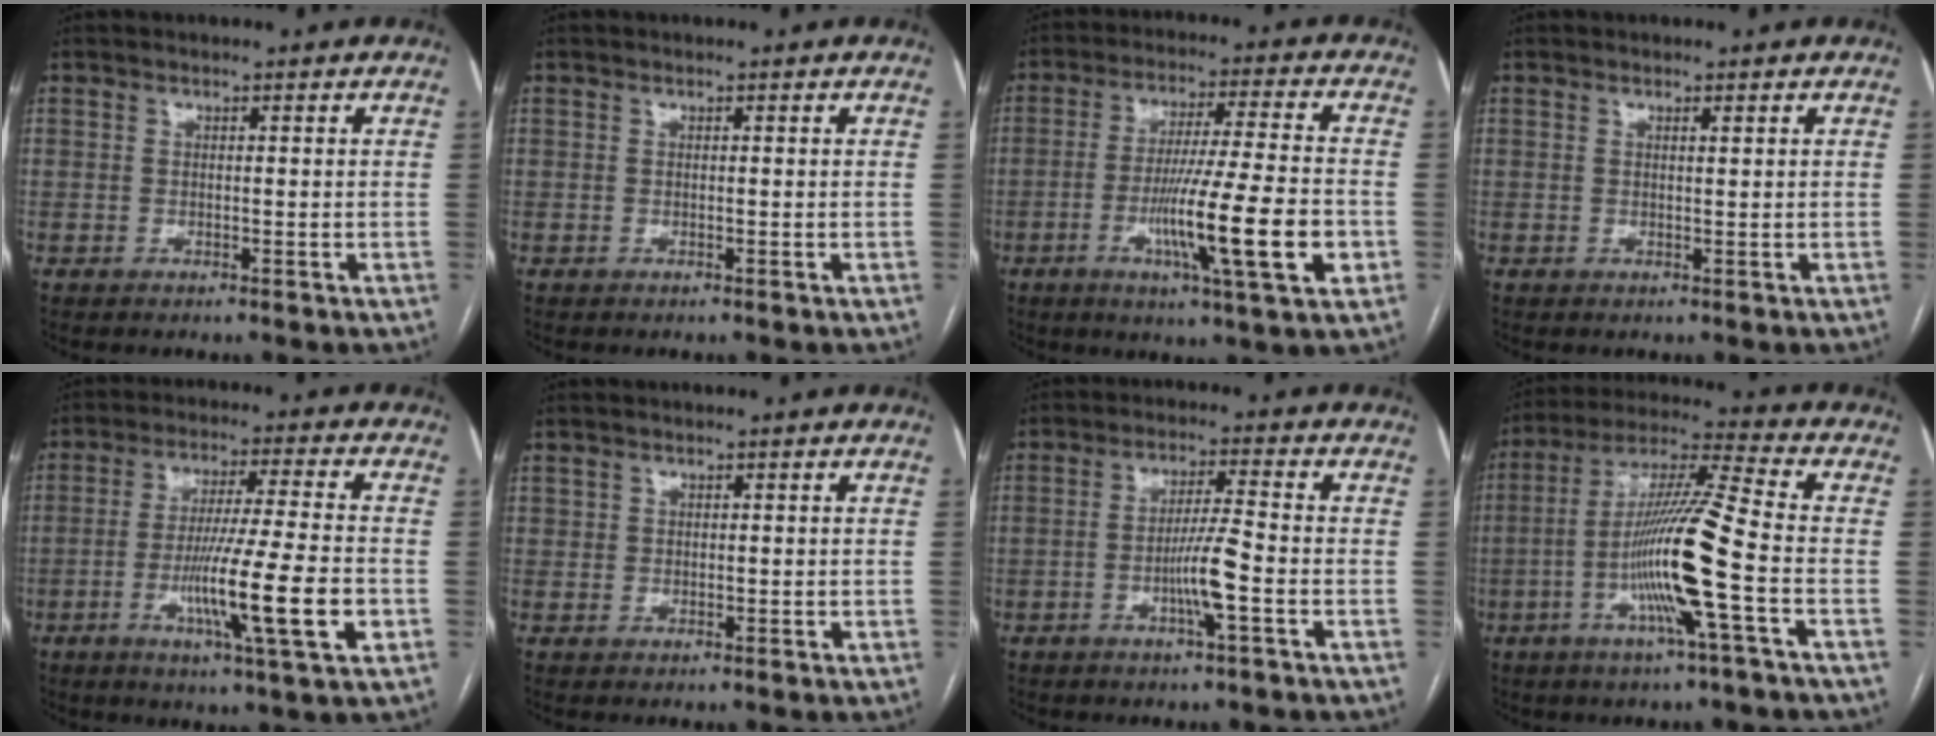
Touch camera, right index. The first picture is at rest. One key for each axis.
{"total": 0.0}
{"total": 15.2, "fx": -4.5, "fy": 0.1, "fz": 14.5, "tx": -0.251, "ty": -0.017, "tz": -0.075}
{"total": 0.6, "fx": 0.4, "fy": -0.1, "fz": 0.4, "tx": -0.008, "ty": -0.003, "tz": 0.004}
{"total": 13.9, "fx": -4.1, "fy": -0.2, "fz": 13.3, "tx": -0.235, "ty": -0.018, "tz": -0.072}
{"total": 1.1, "fx": 0.5, "fy": 0.9, "fz": 0.3, "tx": 0.002, "ty": -0.002, "tz": 0.007}
{"total": 6.1, "fx": -2.1, "fy": -0.2, "fz": 5.7, "tx": -0.111, "ty": -0.002, "tz": -0.038}
{"total": 14.5, "fx": -3.9, "fy": -0.9, "fz": 13.9, "tx": -0.266, "ty": -0.001, "tz": -0.082}